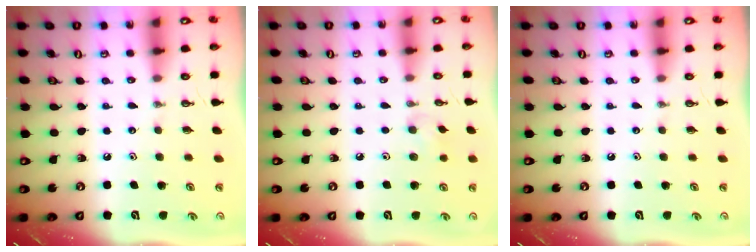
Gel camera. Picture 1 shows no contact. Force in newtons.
{"total": 5.5, "press": 5.5, "slide": 1.0}
{"total": 0.0}